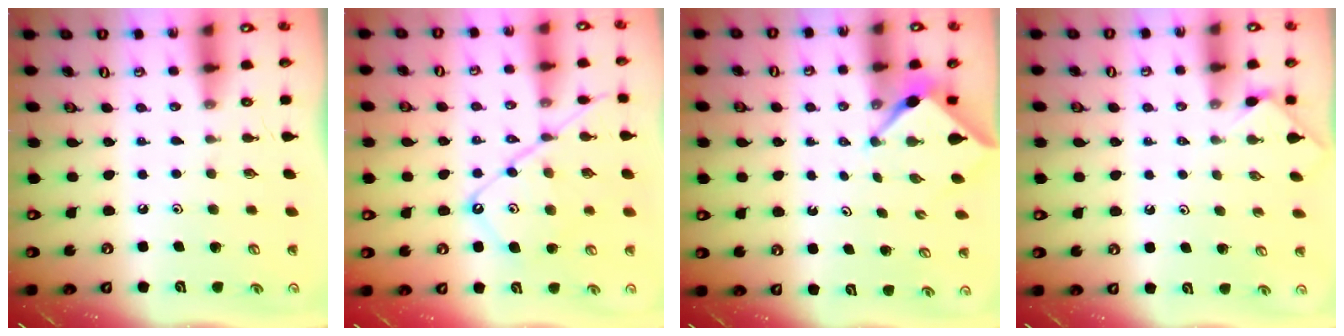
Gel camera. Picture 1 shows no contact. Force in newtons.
{"total": 12.2, "press": 12.2, "slide": 1.1}
{"total": 3.2, "press": 3.2, "slide": 0.3}
{"total": 1.8, "press": 1.7, "slide": 0.4}